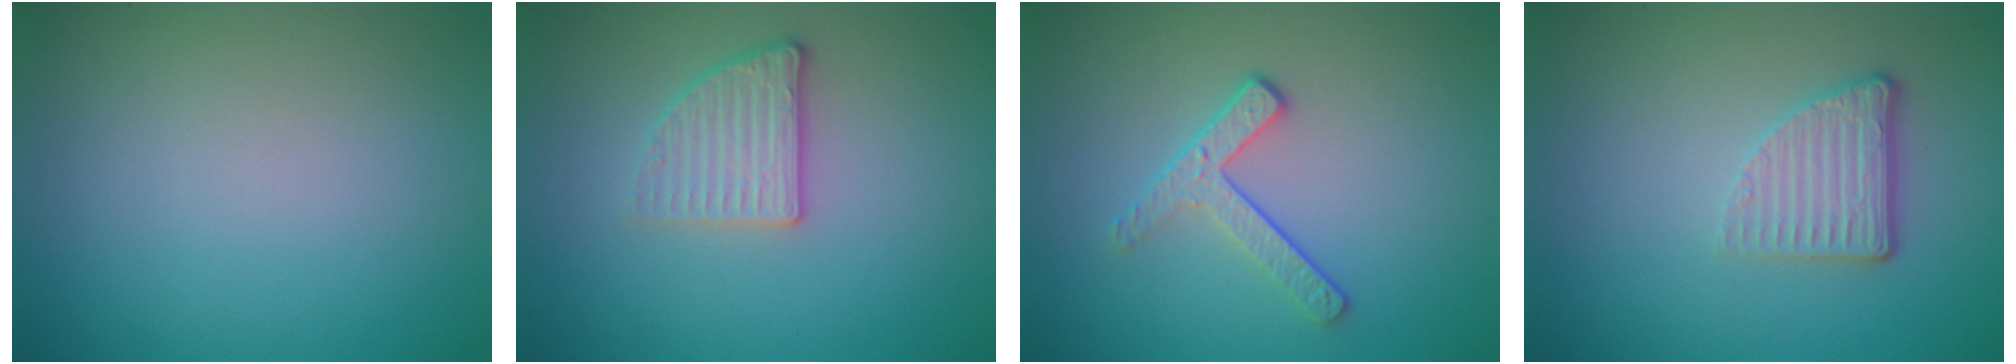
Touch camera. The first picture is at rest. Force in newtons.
{"total": 2.6, "press": 2.3, "slide": 1.2}
{"total": 2.3, "press": 1.7, "slide": 1.6}
{"total": 3.0, "press": 2.1, "slide": 2.1}